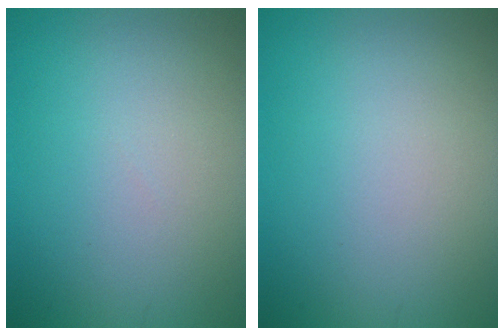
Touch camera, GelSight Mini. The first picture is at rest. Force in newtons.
{"total": 0.0}